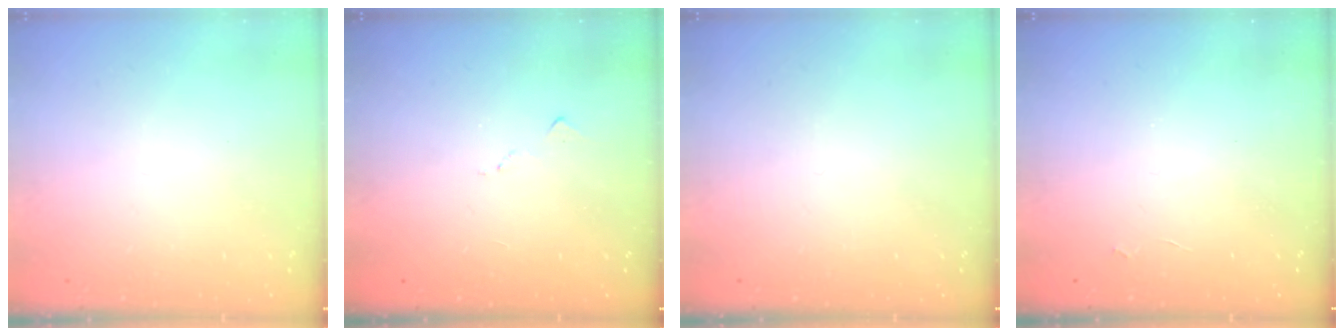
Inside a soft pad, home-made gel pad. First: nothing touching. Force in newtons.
{"total": 5.6, "press": 5.5, "slide": 0.8}
{"total": 0.0}
{"total": 2.0, "press": 2.0, "slide": 0.4}